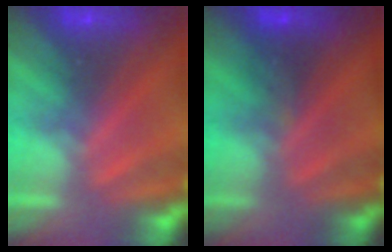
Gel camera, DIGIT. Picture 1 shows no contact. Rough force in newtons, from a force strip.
{"total": 3.7}